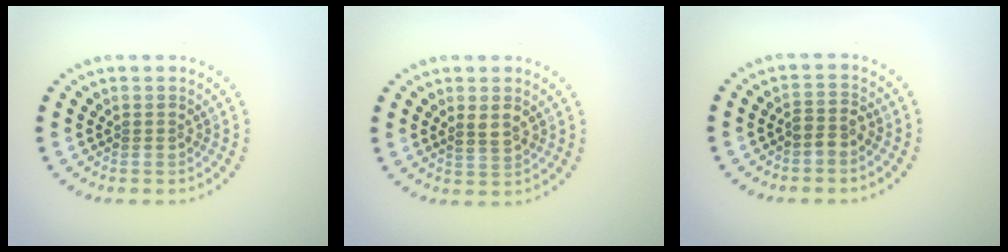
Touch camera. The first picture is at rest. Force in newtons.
{"total": 1.7, "press": 1.6, "slide": 0.5}
{"total": 1.4, "press": 1.2, "slide": 0.8}